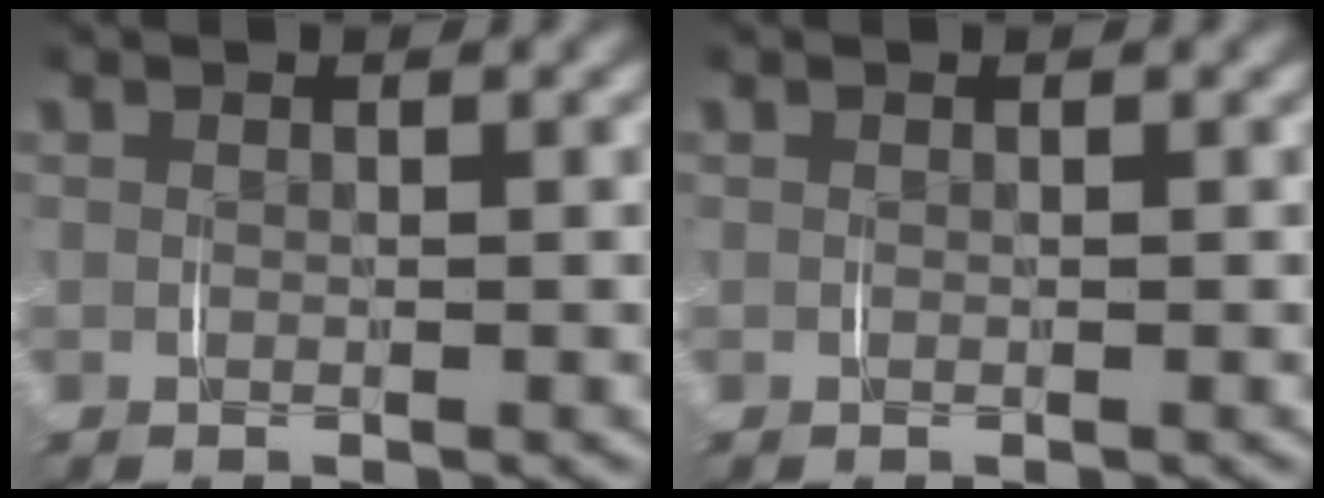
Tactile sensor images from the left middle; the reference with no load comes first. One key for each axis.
{"total": 0.0}